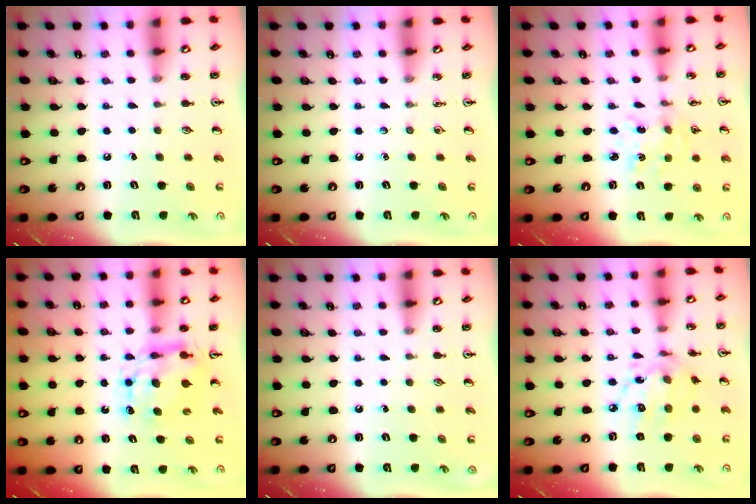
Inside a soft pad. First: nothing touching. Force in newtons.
{"total": 0.0}
{"total": 2.1, "press": 2.1, "slide": 0.1}
{"total": 8.4, "press": 8.4, "slide": 0.5}
{"total": 0.0}
{"total": 11.7, "press": 11.7, "slide": 0.7}